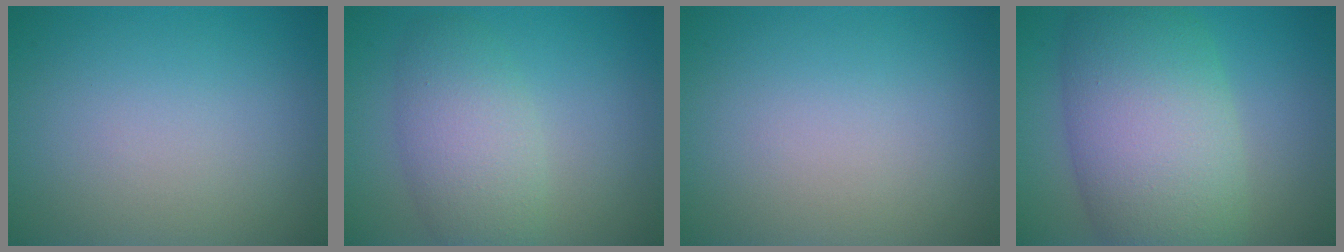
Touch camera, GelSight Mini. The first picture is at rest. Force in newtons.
{"total": 4.6, "press": 4.6, "slide": 0.1}
{"total": 0.0}
{"total": 10.9, "press": 10.9, "slide": 0.3}